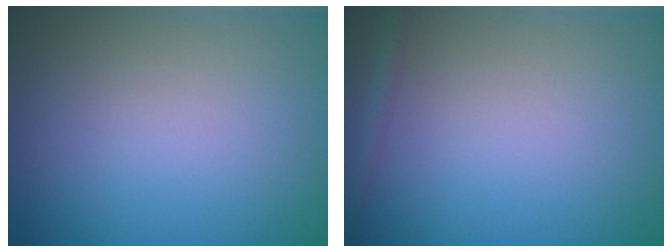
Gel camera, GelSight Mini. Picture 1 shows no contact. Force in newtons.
{"total": 0.9, "press": 0.9, "slide": 0.1}